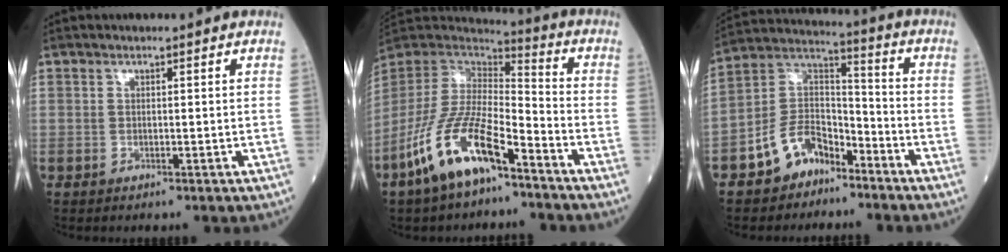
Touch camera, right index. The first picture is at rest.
{"total": 16.2, "force": [-9.6, 5.7, 11.8], "torque": [-0.255, -0.006, -0.183]}
{"total": 10.6, "force": [-6.9, 6.2, 5.1], "torque": [-0.117, 0.032, -0.133]}